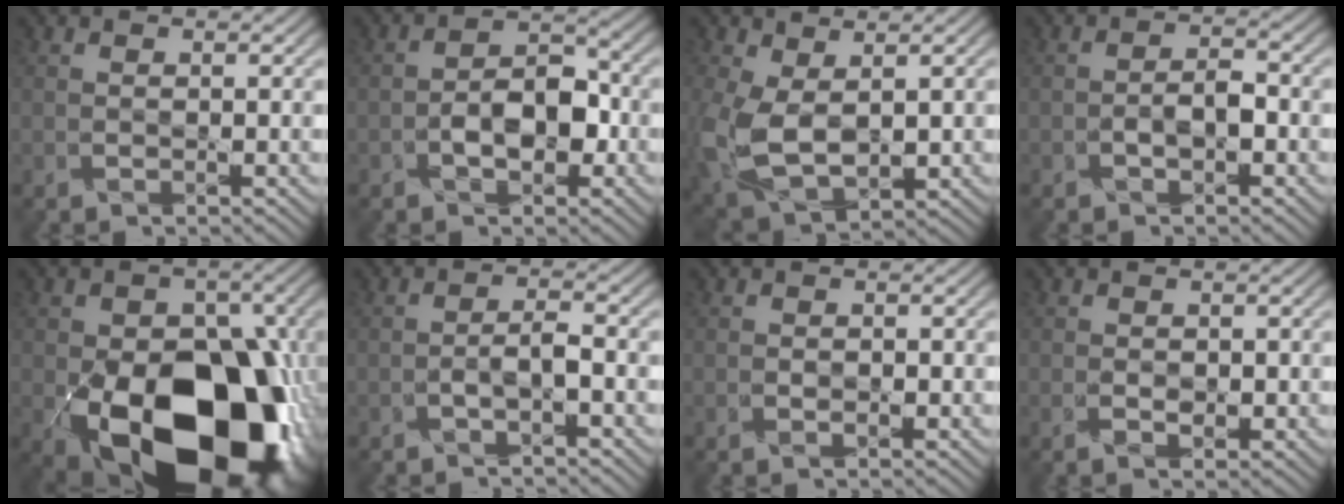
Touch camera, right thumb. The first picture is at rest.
{"total": 5.0, "force": [-2.0, 2.8, 3.6], "torque": [-0.051, 0.009, -0.035]}
{"total": 8.8, "force": [0.2, 5.6, 6.8], "torque": [-0.192, -0.023, 0.023]}
{"total": 2.4, "force": [-1.3, 1.0, 1.7], "torque": [-0.027, 0.007, -0.023]}
{"total": 21.6, "force": [-8.2, 14.0, 14.2], "torque": [-0.208, -0.044, -0.096]}
{"total": 2.2, "force": [-1.4, 0.3, 1.6], "torque": [-0.033, 0.008, -0.029]}
{"total": 0.9, "force": [-0.4, 0.5, 0.6], "torque": [-0.009, -0.003, -0.006]}
{"total": 1.4, "force": [-0.4, 0.8, 1.1], "torque": [-0.023, -0.003, -0.005]}